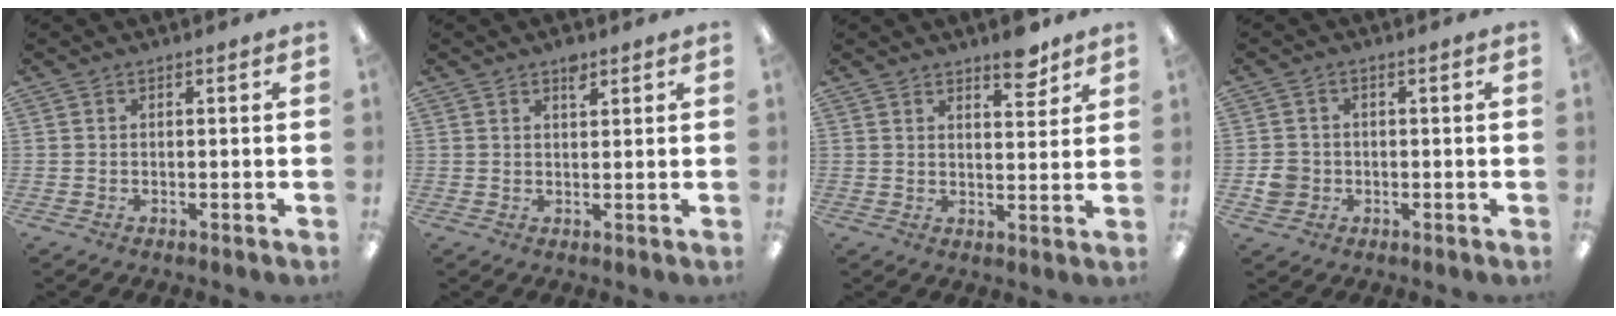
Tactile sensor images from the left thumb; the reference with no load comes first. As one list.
[{"total": 2.8, "force": [2.0, 1.2, 1.5], "torque": [-0.019, -0.007, 0.033]}, {"total": 6.0, "force": [4.7, 2.2, 2.9], "torque": [-0.018, -0.033, 0.077]}, {"total": 3.9, "force": [-0.8, 3.6, 1.1], "torque": [-0.011, 0.003, -0.015]}]